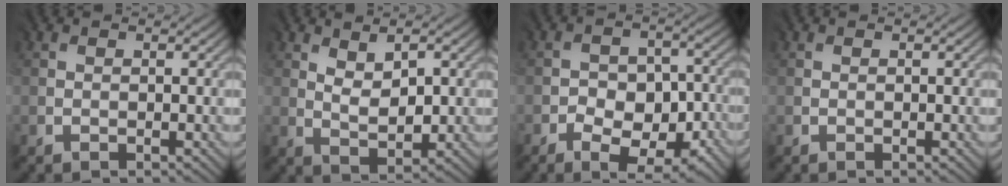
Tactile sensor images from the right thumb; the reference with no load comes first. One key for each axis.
{"total": 4.0, "fx": 1.7, "fy": 2.0, "fz": 3.0, "tx": -0.057, "ty": -0.004, "tz": 0.037}
{"total": 8.1, "fx": -4.0, "fy": 4.7, "fz": 5.2, "tx": -0.085, "ty": -0.011, "tz": -0.053}
{"total": 0.0}